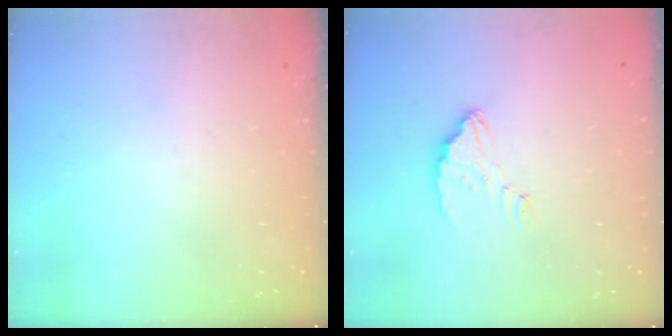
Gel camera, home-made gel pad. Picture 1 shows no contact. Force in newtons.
{"total": 3.2, "press": 3.1, "slide": 0.3}